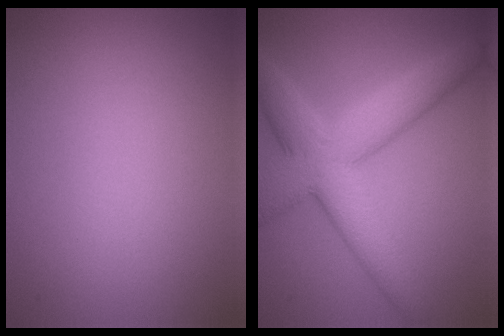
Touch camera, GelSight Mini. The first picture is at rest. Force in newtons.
{"total": 7.7, "press": 7.7, "slide": 0.1}